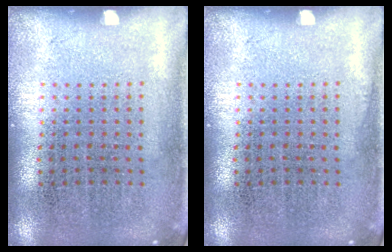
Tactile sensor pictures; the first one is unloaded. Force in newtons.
{"total": 0.0}